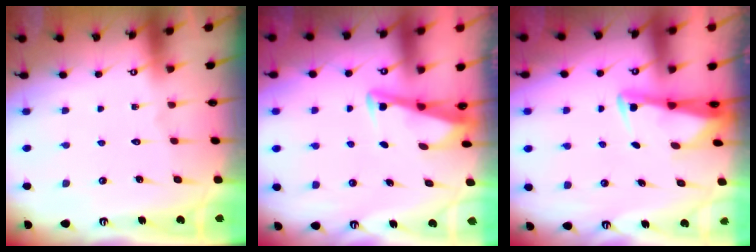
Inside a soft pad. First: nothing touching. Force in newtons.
{"total": 3.3, "press": 3.3, "slide": 0.3}
{"total": 2.5, "press": 2.5, "slide": 0.5}